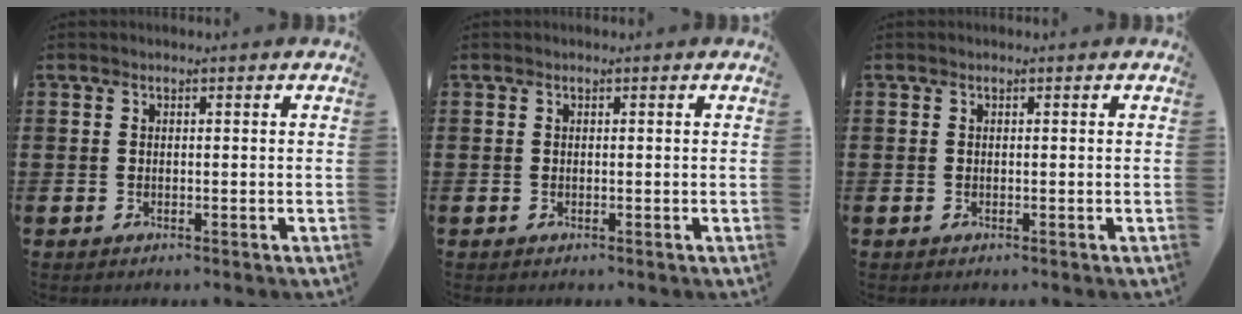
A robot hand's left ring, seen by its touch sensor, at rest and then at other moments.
{"total": 0.0}
{"total": 0.0}